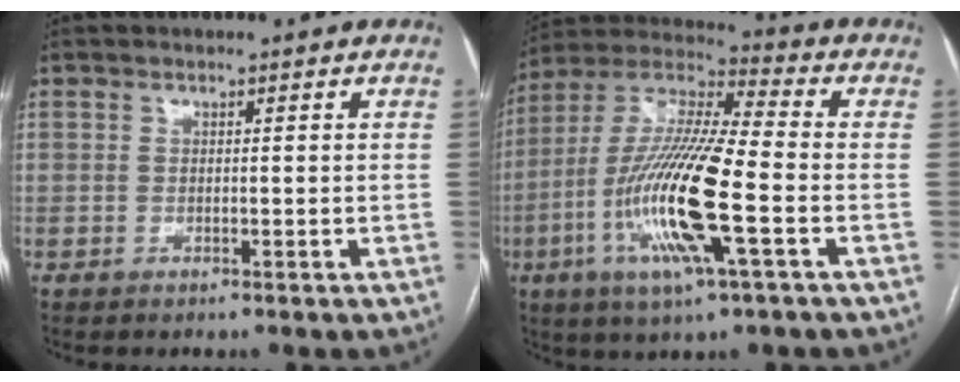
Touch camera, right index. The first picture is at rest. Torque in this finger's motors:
{"motor_torque": [2.14, 0.00, 1.05, 0.21]}